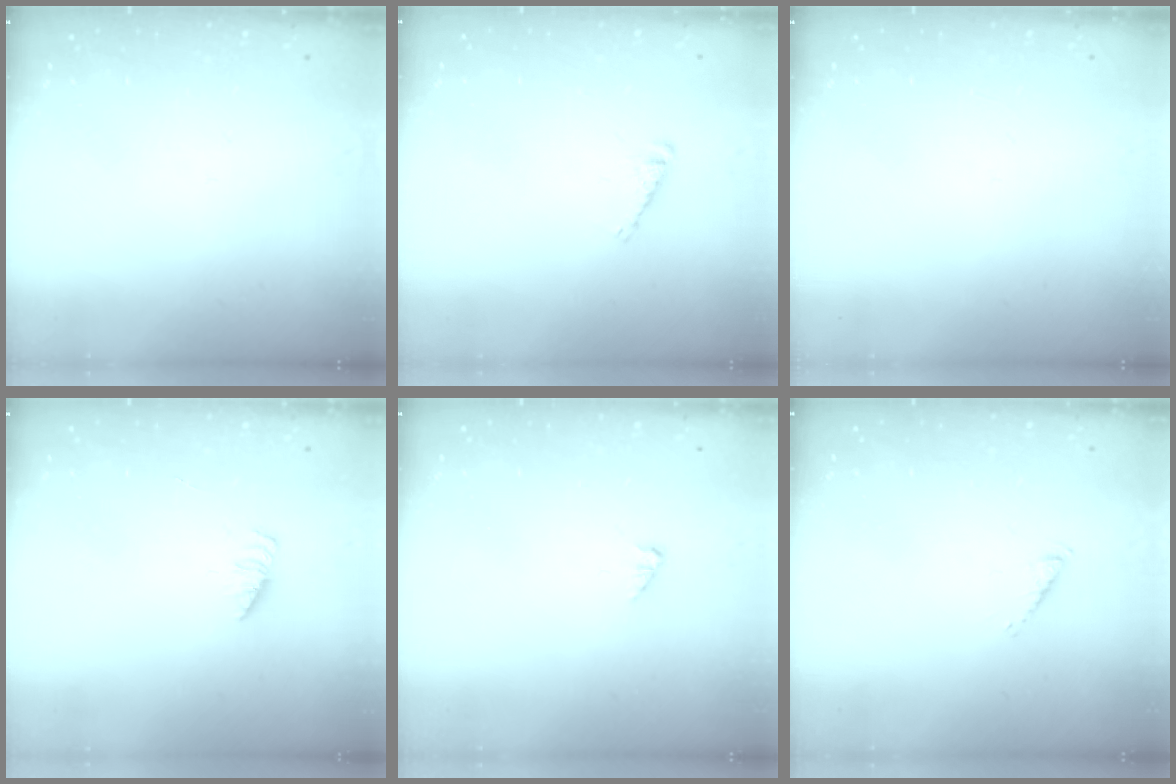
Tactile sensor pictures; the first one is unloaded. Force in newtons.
{"total": 4.2, "press": 4.1, "slide": 0.6}
{"total": 0.0}
{"total": 1.3, "press": 1.3, "slide": 0.2}
{"total": 1.0, "press": 0.9, "slide": 0.2}
{"total": 2.8, "press": 2.8, "slide": 0.5}